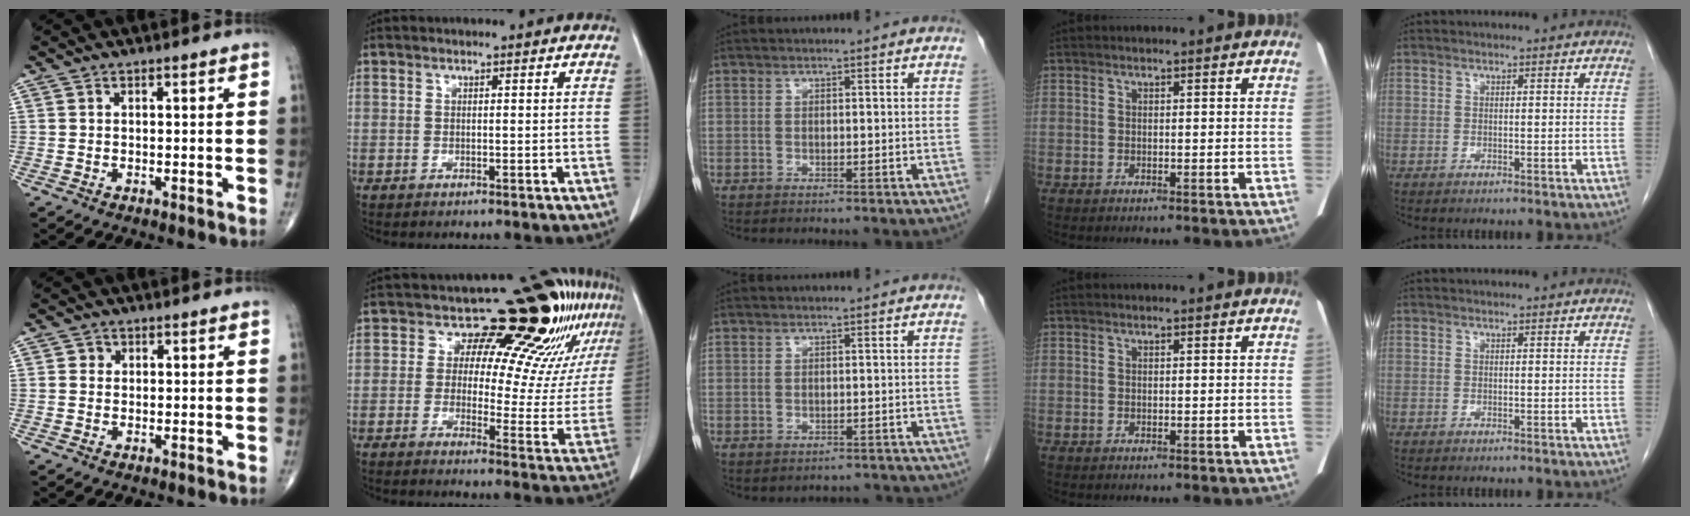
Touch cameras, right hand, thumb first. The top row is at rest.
{"thumb": {"total": 1.3, "force": [0.2, 1.3, 0.3], "torque": [0.002, 0.002, 0.000]}, "index": {"total": 18.8, "force": [10.5, 8.4, 13.1], "torque": [-0.143, 0.003, 0.119]}, "middle": {"total": 2.5, "force": [-2.2, 1.3, 0.1], "torque": [0.000, 0.008, -0.027]}}